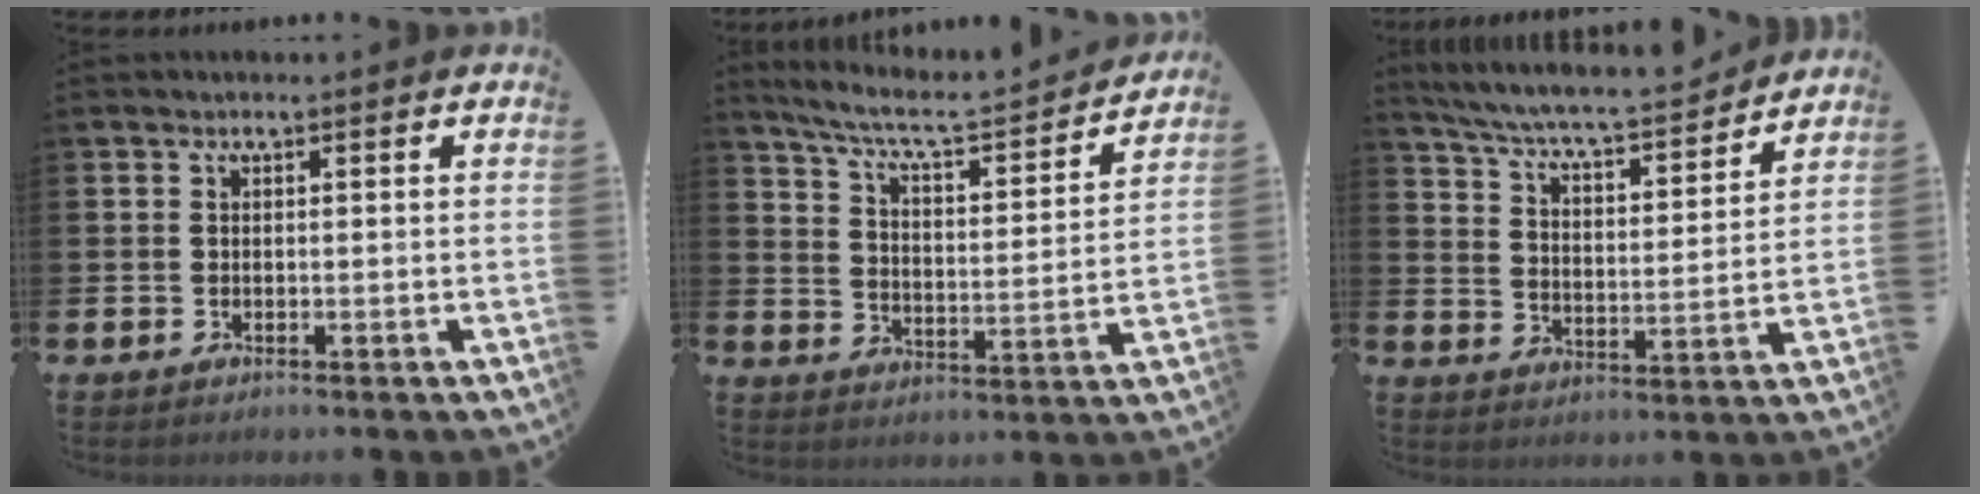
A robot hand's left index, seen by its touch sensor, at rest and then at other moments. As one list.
[{"total": 6.8, "force": [6.2, 0.9, 2.7], "torque": [-0.081, -0.044, 0.100]}, {"total": 6.6, "force": [6.3, 0.5, 2.0], "torque": [-0.071, -0.053, 0.104]}]